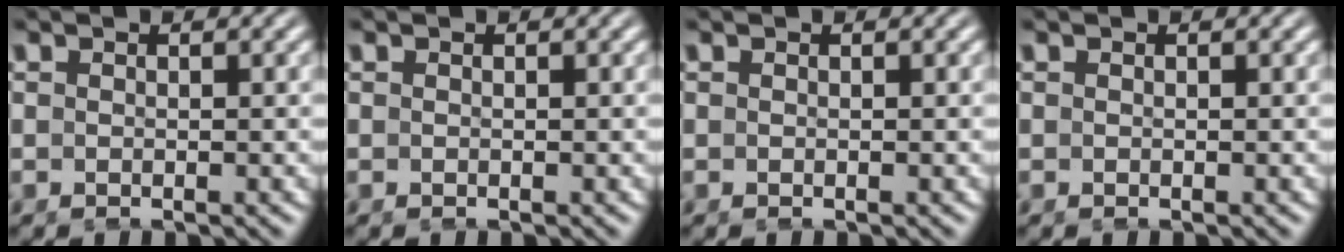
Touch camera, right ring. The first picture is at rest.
{"total": 0.0}
{"total": 0.0}
{"total": 0.0}